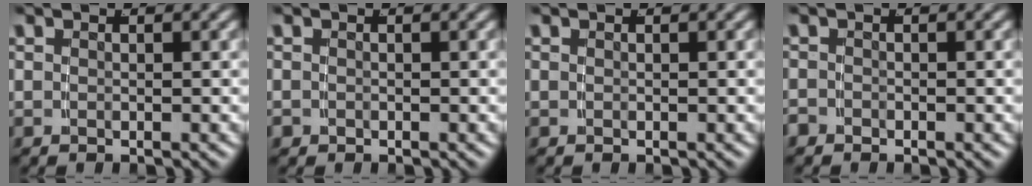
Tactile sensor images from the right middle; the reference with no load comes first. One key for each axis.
{"total": 0.8, "fx": -0.6, "fy": 0.5, "fz": 0.0, "tx": -0.005, "ty": -0.009, "tz": -0.006}
{"total": 0.0}
{"total": 1.0, "fx": -1.0, "fy": 0.3, "fz": -0.1, "tx": 0.003, "ty": -0.008, "tz": -0.015}